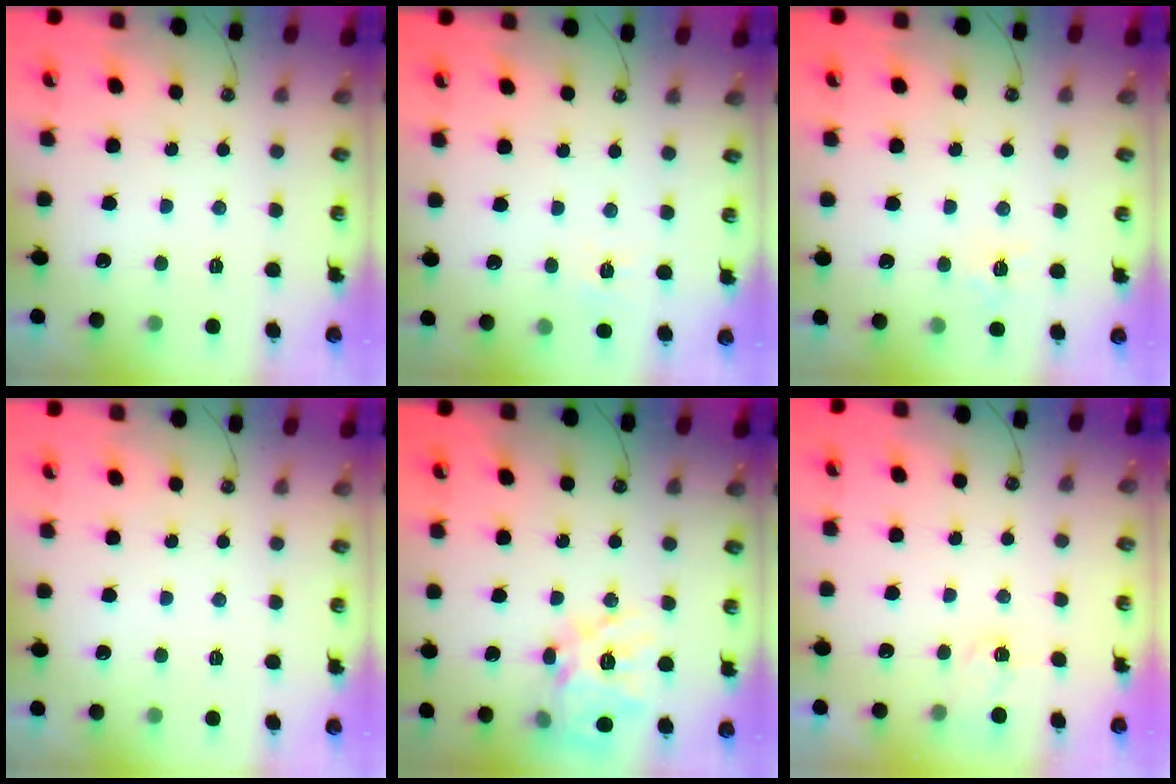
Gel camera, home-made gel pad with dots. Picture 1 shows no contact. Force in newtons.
{"total": 4.6, "press": 4.5, "slide": 0.6}
{"total": 7.2, "press": 7.2, "slide": 0.7}
{"total": 0.0}
{"total": 18.1, "press": 17.9, "slide": 2.3}
{"total": 2.9, "press": 2.9, "slide": 0.4}